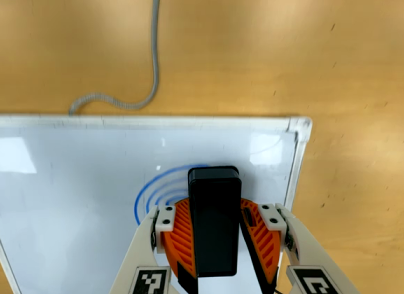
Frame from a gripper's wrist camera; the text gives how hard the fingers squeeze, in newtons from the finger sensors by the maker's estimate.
{"total": 11.7, "left": 13.3, "right": 10.2}